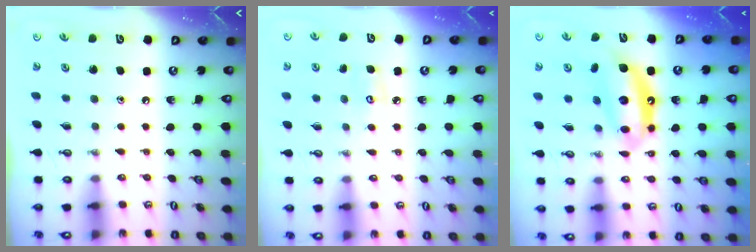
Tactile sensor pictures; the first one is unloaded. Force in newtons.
{"total": 4.9, "press": 4.9, "slide": 0.4}
{"total": 11.7, "press": 11.7, "slide": 0.9}